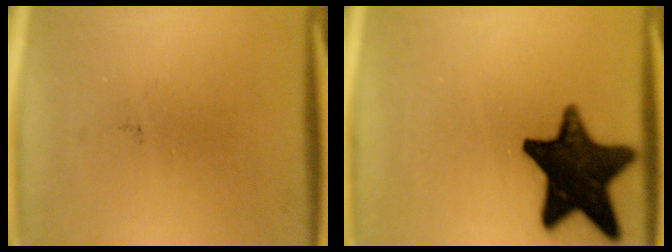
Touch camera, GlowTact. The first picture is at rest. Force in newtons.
{"total": 17.0}